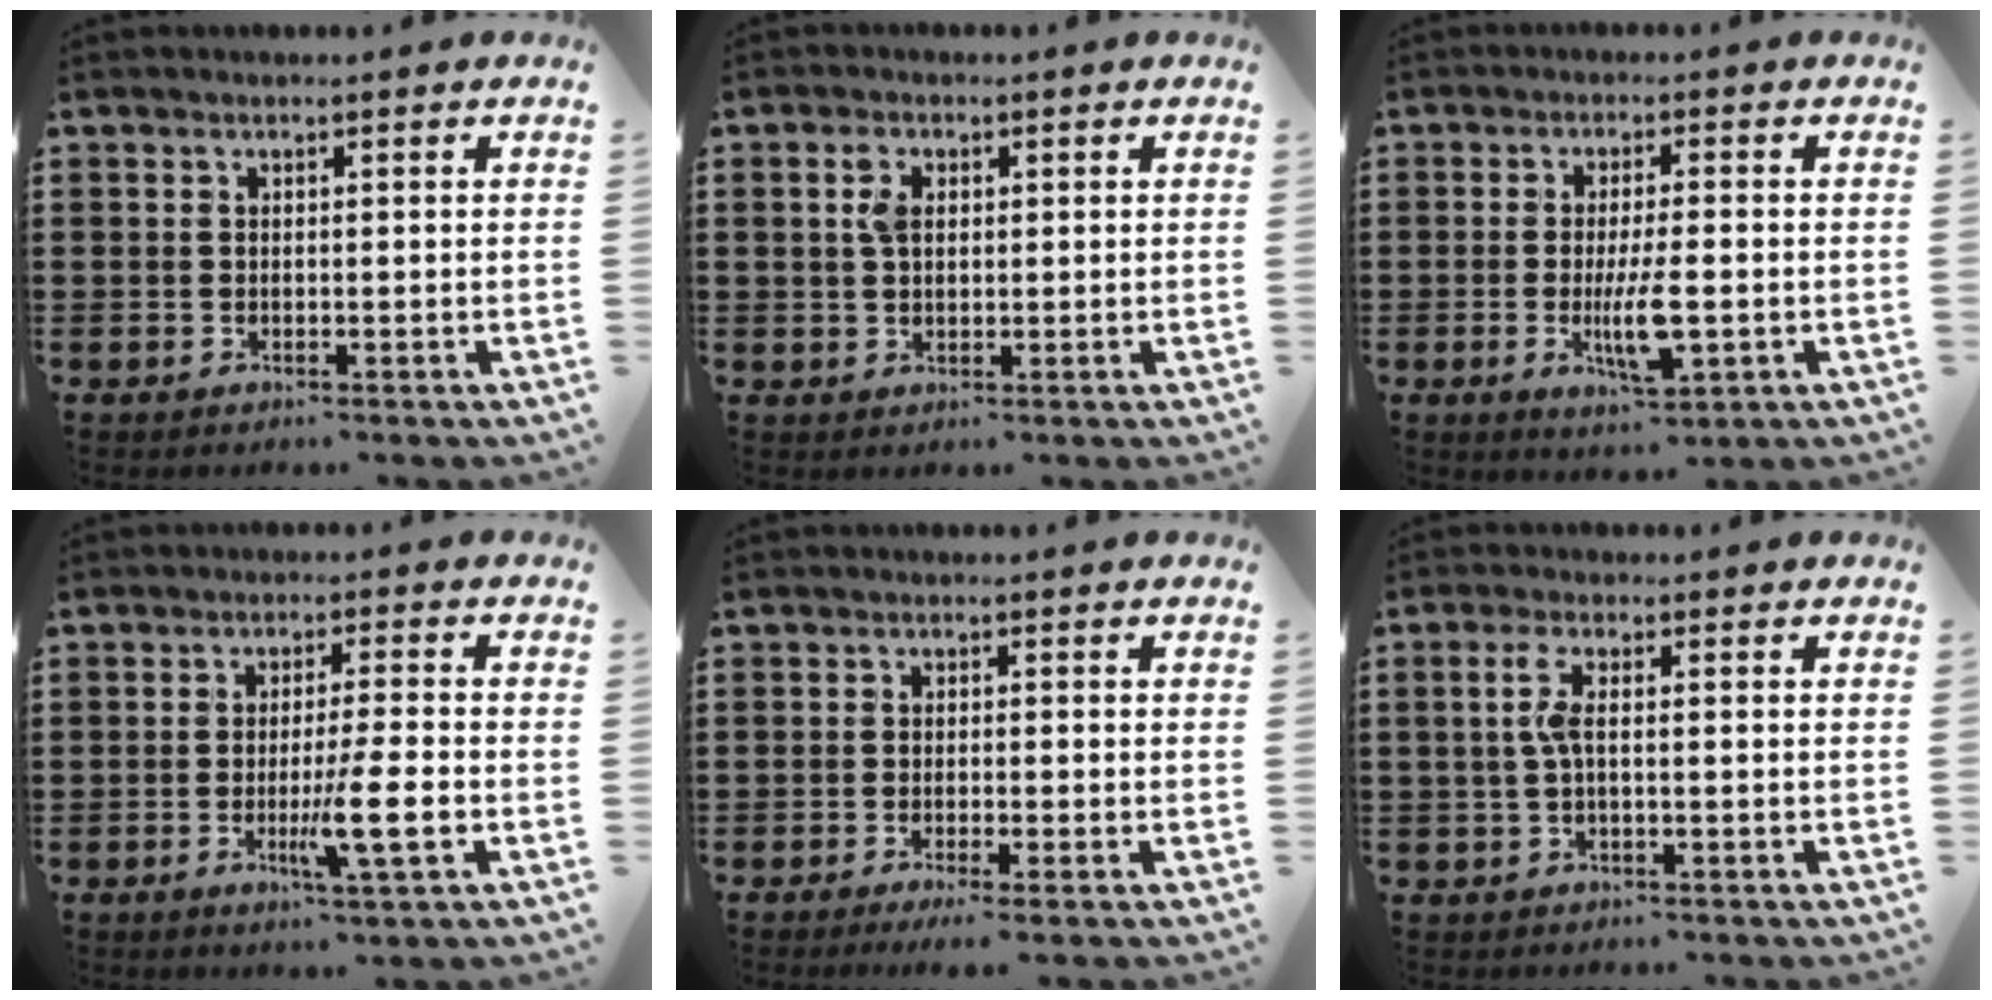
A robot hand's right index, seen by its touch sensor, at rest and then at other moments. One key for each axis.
{"total": 3.0, "fx": 0.8, "fy": 1.7, "fz": 2.4, "tx": -0.052, "ty": 0.008, "tz": 0.014}
{"total": 7.0, "fx": -1.8, "fy": 1.8, "fz": 6.6, "tx": -0.129, "ty": -0.013, "tz": -0.031}
{"total": 7.2, "fx": -2.0, "fy": 0.2, "fz": 6.9, "tx": -0.125, "ty": -0.019, "tz": -0.037}
{"total": 1.7, "fx": -1.2, "fy": -0.2, "fz": 1.2, "tx": -0.019, "ty": -0.003, "tz": -0.021}
{"total": 3.5, "fx": 0.0, "fy": 0.9, "fz": 3.4, "tx": -0.071, "ty": 0.001, "tz": -0.005}